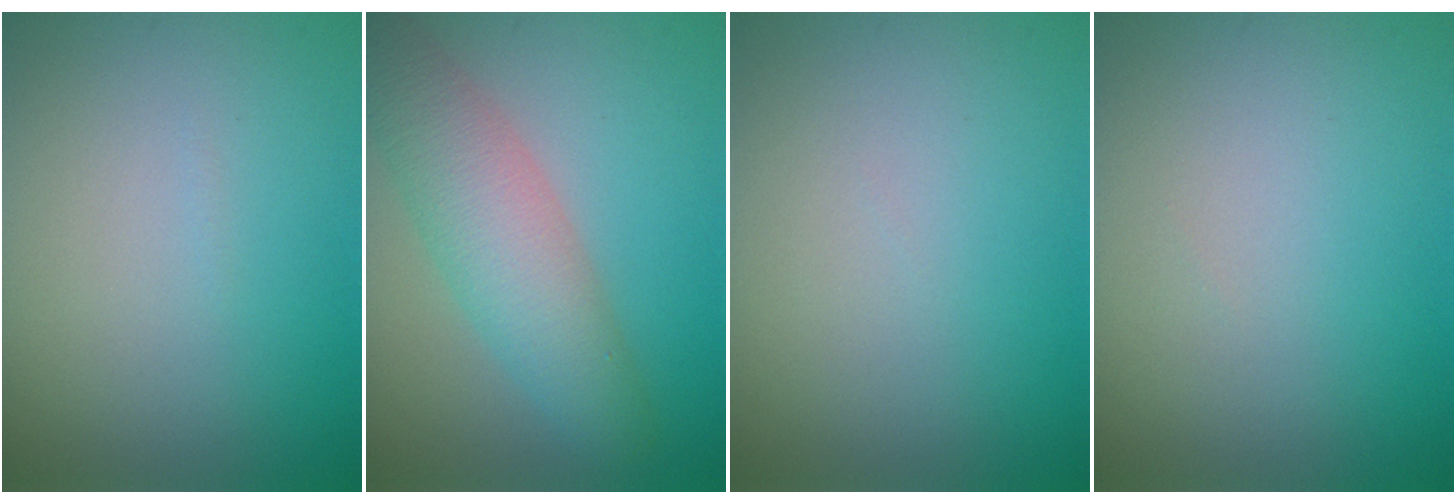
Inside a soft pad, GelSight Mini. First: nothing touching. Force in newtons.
{"total": 5.7, "press": 5.7, "slide": 0.1}
{"total": 0.0}
{"total": 0.0}